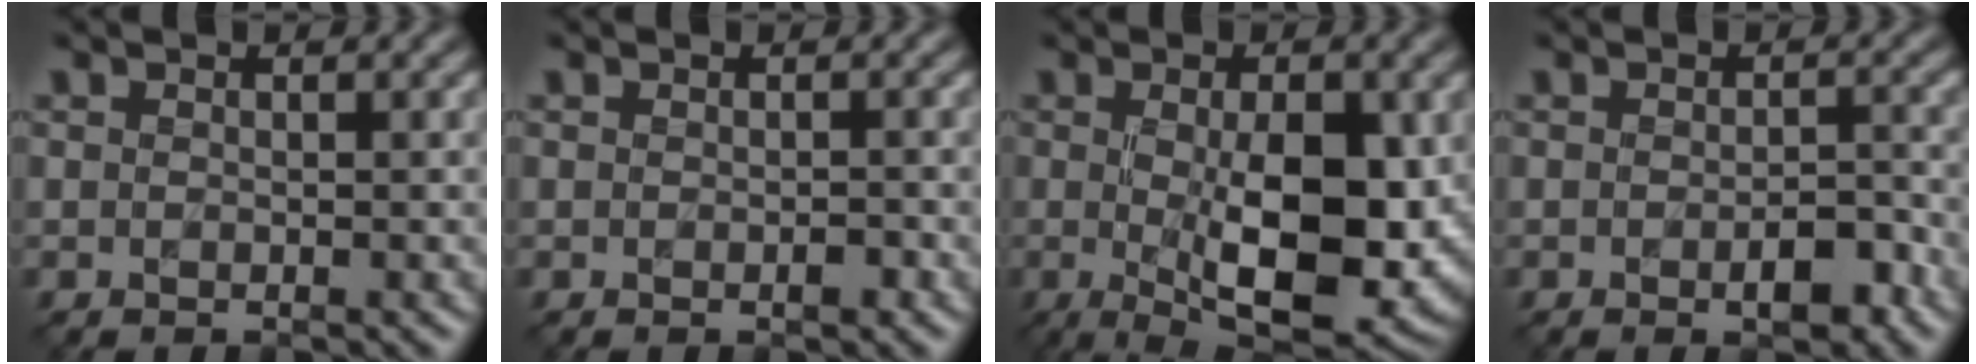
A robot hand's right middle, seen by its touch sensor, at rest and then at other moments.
{"total": 0.7, "force": [-0.3, 0.3, 0.6], "torque": [-0.010, 0.002, -0.003]}
{"total": 10.8, "force": [-1.0, 4.1, 9.9], "torque": [-0.157, -0.019, -0.004]}
{"total": 2.6, "force": [-1.1, 1.1, 2.1], "torque": [-0.030, 0.001, -0.012]}